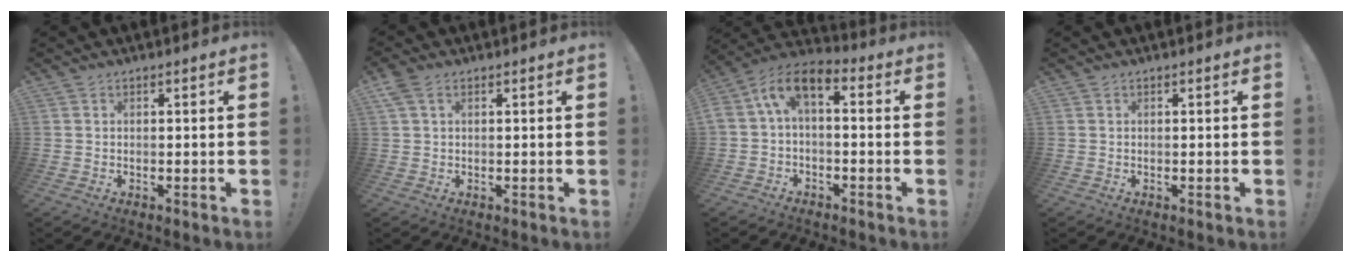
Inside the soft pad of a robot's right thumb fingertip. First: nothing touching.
{"total": 3.1, "force": [1.4, 1.9, 2.1], "torque": [-0.051, 0.009, 0.030]}
{"total": 6.7, "force": [0.5, 3.4, 5.7], "torque": [-0.107, 0.006, 0.012]}
{"total": 0.0}